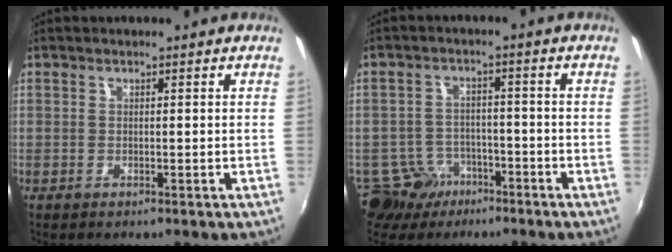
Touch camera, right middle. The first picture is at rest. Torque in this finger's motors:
{"motor_torque": [-0.22, -0.26, -0.05, -0.02]}